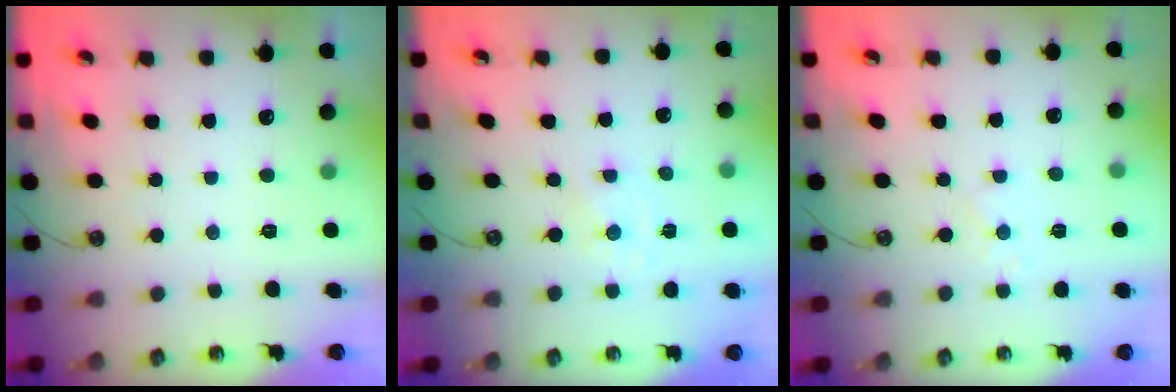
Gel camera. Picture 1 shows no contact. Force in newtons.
{"total": 0.0}
{"total": 4.6, "press": 4.6, "slide": 0.6}